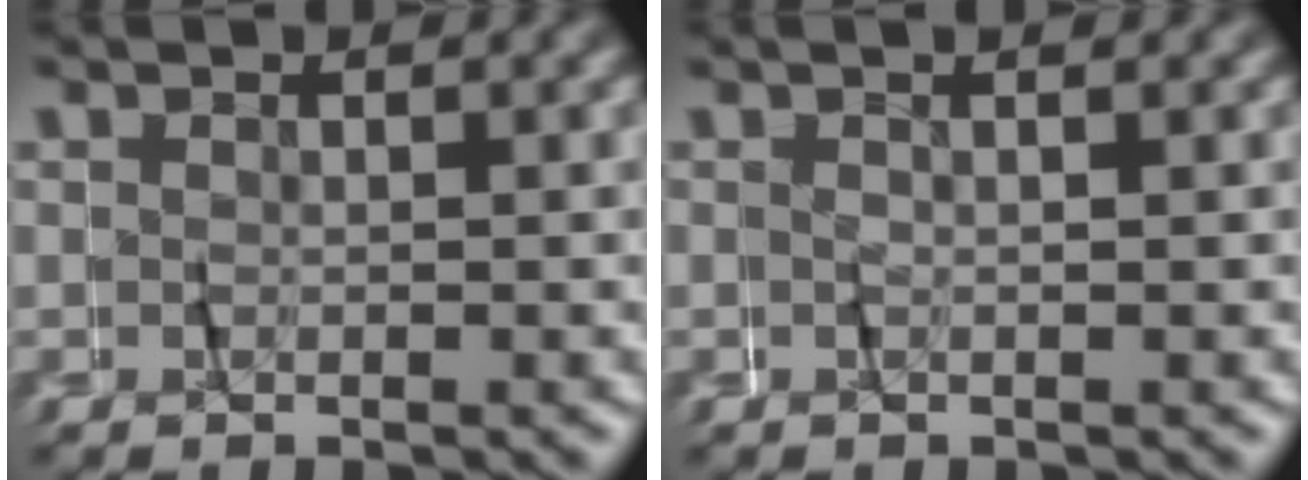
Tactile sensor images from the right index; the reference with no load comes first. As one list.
[{"total": 0.7, "force": [-0.1, -0.7, 0.2], "torque": [-0.011, 0.003, -0.002]}]